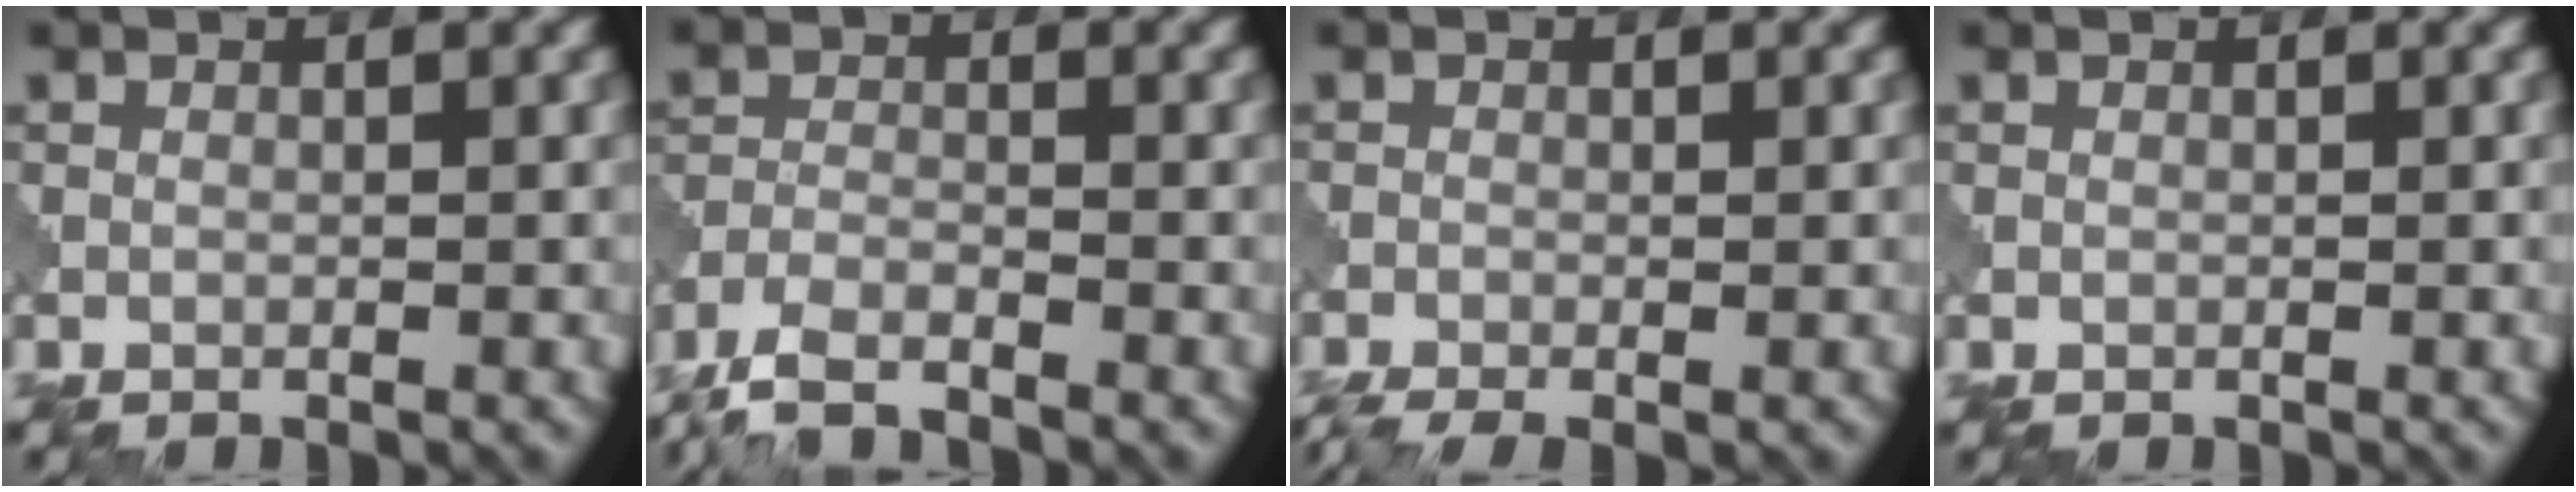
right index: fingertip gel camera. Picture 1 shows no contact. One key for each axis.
{"total": 4.4, "fx": -3.9, "fy": 0.9, "fz": 2.0, "tx": -0.043, "ty": -0.007, "tz": -0.085}
{"total": 3.2, "fx": -2.3, "fy": 0.7, "fz": 2.1, "tx": -0.037, "ty": -0.009, "tz": -0.047}
{"total": 0.0}